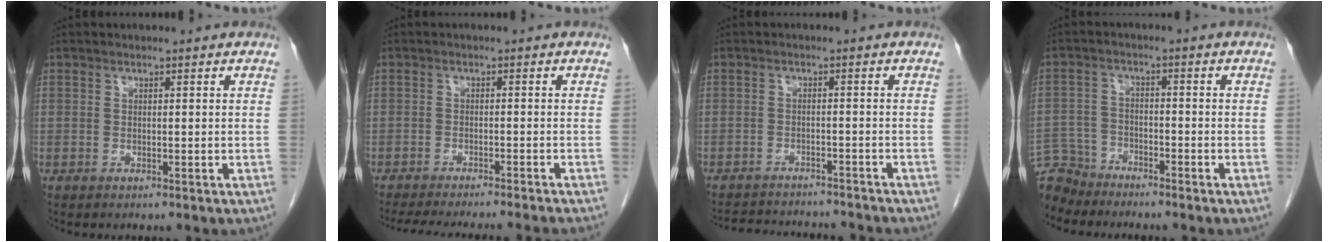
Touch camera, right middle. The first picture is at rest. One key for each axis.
{"total": 14.8, "fx": -13.4, "fy": -0.1, "fz": 6.2, "tx": -0.093, "ty": -0.032, "tz": -0.182}
{"total": 11.4, "fx": -10.9, "fy": 1.5, "fz": 2.9, "tx": -0.051, "ty": 0.002, "tz": -0.145}
{"total": 6.4, "fx": -6.2, "fy": 1.7, "fz": -0.4, "tx": 0.007, "ty": -0.002, "tz": -0.120}